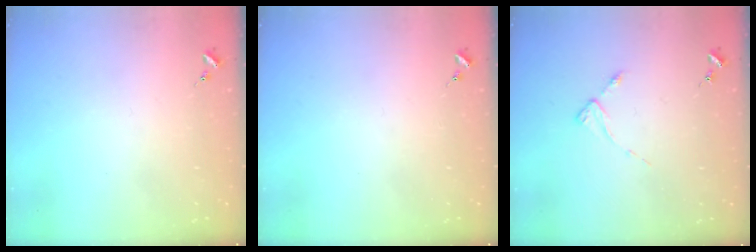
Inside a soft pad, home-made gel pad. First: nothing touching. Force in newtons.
{"total": 0.0}
{"total": 2.7, "press": 2.7, "slide": 0.3}